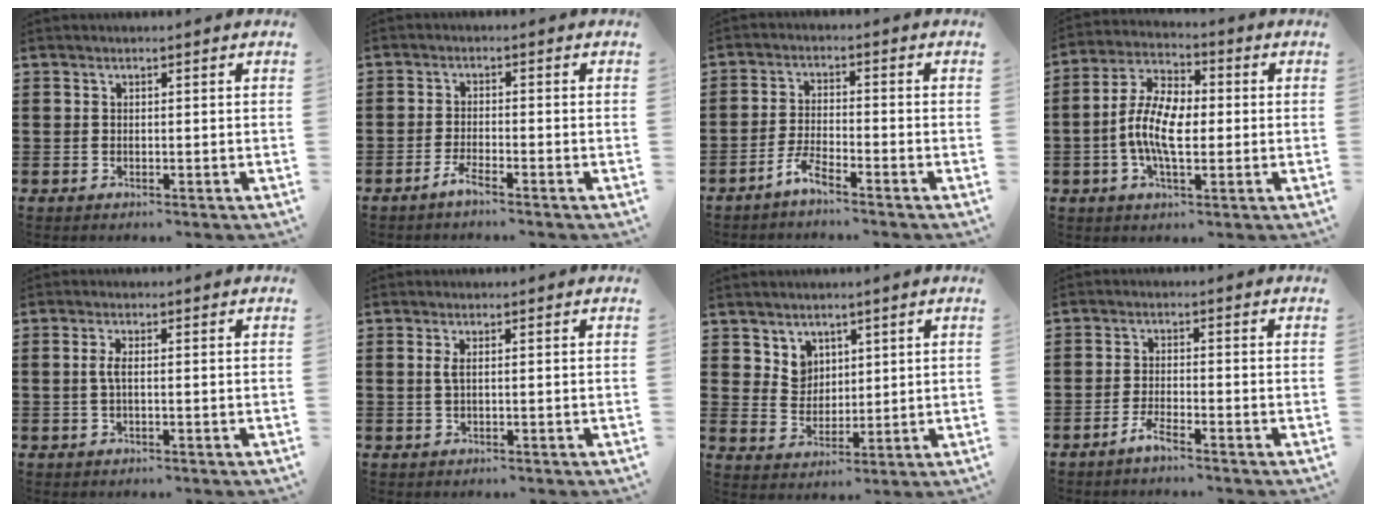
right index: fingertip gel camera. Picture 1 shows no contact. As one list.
[{"total": 2.3, "force": [-1.9, -0.2, 1.3], "torque": [-0.031, -0.004, -0.038]}, {"total": 3.7, "force": [-3.2, 0.0, 1.8], "torque": [-0.050, -0.002, -0.066]}, {"total": 8.8, "force": [-1.2, 4.1, 7.6], "torque": [-0.176, 0.000, -0.031]}, {"total": 2.0, "force": [-0.2, 0.3, 2.0], "torque": [-0.052, -0.006, -0.010]}, {"total": 1.2, "force": [0.1, 0.0, 1.2], "torque": [-0.024, -0.001, 0.001]}, {"total": 4.5, "force": [3.0, 3.3, 0.6], "torque": [-0.021, 0.003, 0.055]}, {"total": 2.6, "force": [-2.2, -0.1, 1.4], "torque": [-0.033, -0.003, -0.043]}]